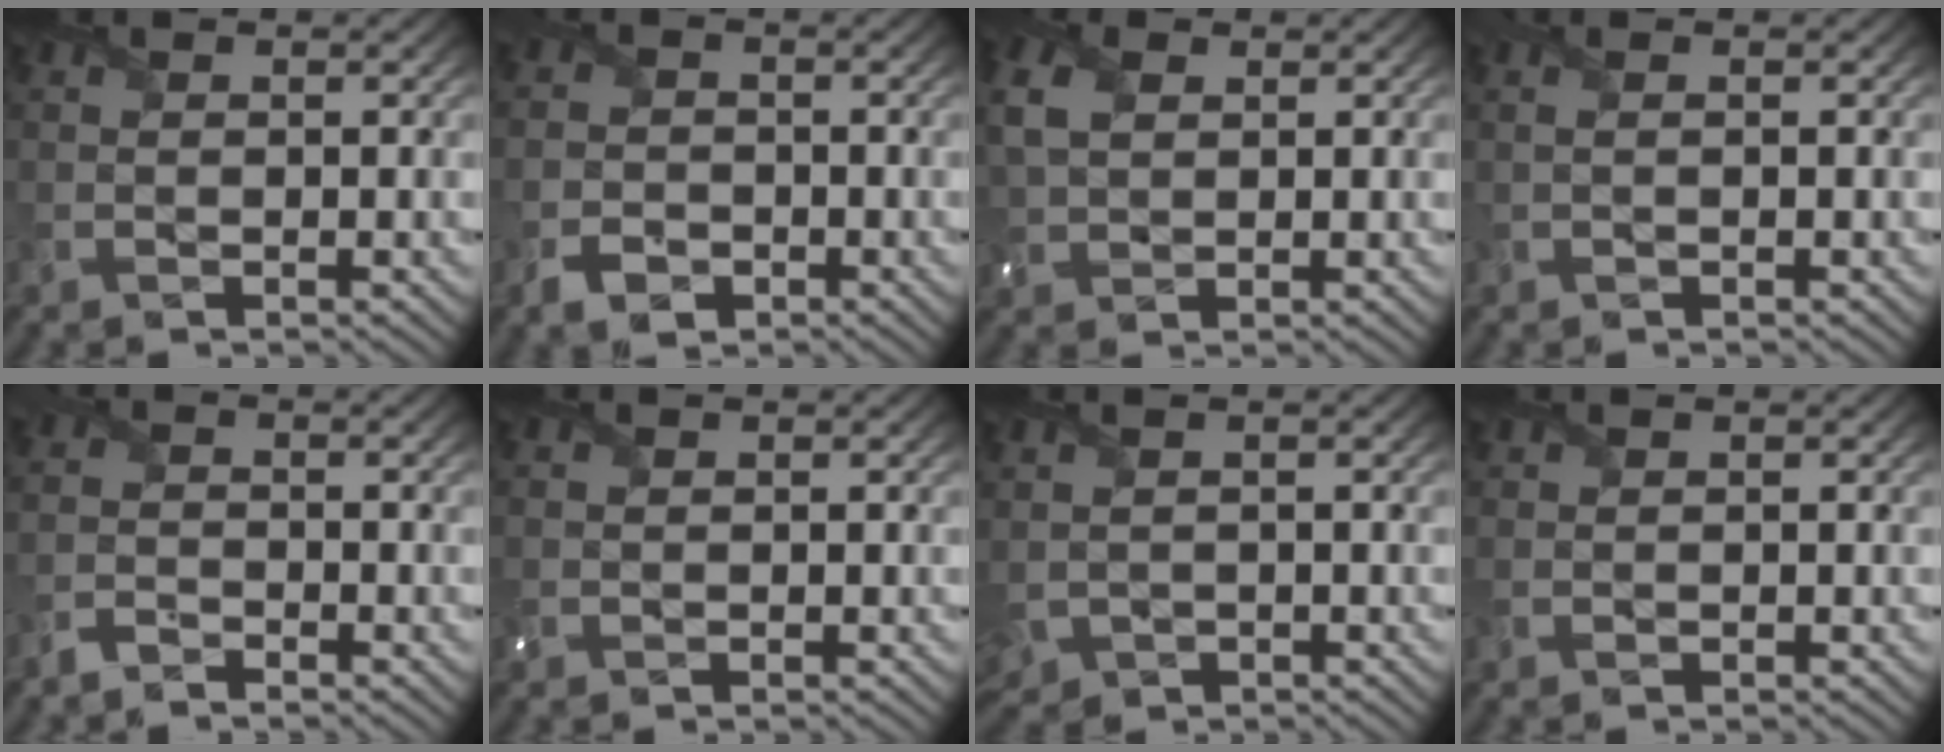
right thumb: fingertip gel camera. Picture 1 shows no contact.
{"total": 3.0, "force": [-1.8, 2.0, 1.2], "torque": [-0.031, -0.005, -0.043]}
{"total": 4.8, "force": [1.6, 3.2, 3.1], "torque": [-0.099, 0.011, 0.027]}
{"total": 0.9, "force": [0.1, 0.2, 0.8], "torque": [-0.019, 0.003, 0.004]}
{"total": 1.9, "force": [-1.8, 0.6, 0.5], "torque": [-0.016, 0.004, -0.045]}
{"total": 0.5, "force": [0.2, 0.4, 0.2], "torque": [-0.008, 0.002, 0.004]}
{"total": 2.5, "force": [-0.1, 1.9, 1.6], "torque": [-0.061, -0.009, -0.001]}
{"total": 0.7, "force": [0.6, 0.1, 0.2], "torque": [-0.006, 0.003, 0.013]}